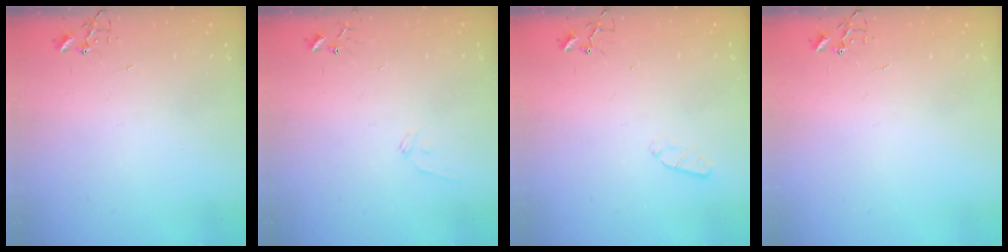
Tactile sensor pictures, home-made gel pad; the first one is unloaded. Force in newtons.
{"total": 6.6, "press": 6.6, "slide": 0.6}
{"total": 3.6, "press": 3.6, "slide": 0.5}
{"total": 0.0}